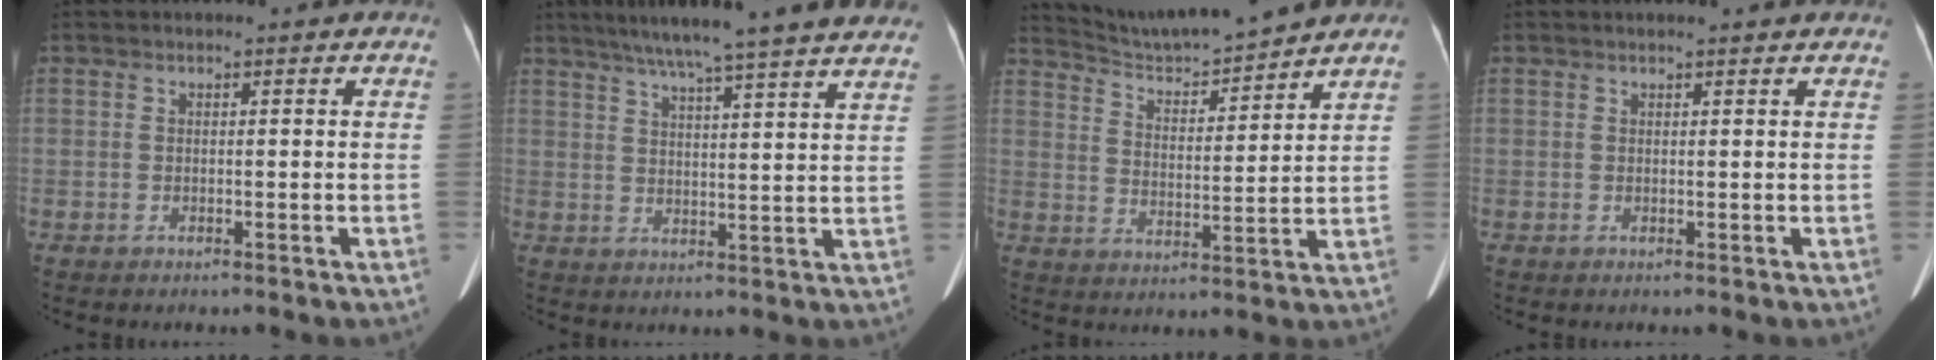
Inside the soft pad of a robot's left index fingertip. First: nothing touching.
{"total": 19.9, "force": [17.1, -0.2, 10.2], "torque": [-0.165, 0.009, 0.219]}
{"total": 11.0, "force": [10.6, 0.0, 2.9], "torque": [-0.057, 0.008, 0.182]}
{"total": 2.1, "force": [1.9, 0.2, 0.7], "torque": [-0.010, 0.011, 0.024]}